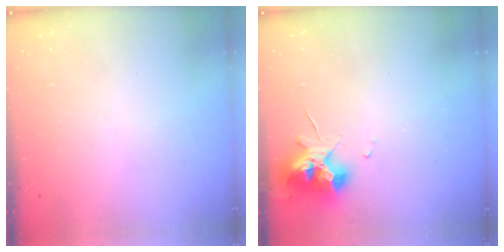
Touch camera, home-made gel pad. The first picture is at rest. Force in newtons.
{"total": 10.6, "press": 10.5, "slide": 1.4}